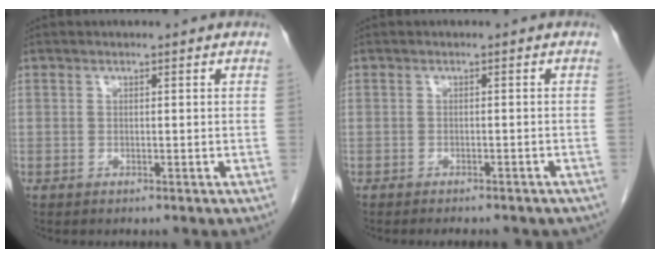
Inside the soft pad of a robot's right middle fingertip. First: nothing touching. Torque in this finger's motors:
{"motor_torque": [1.17, -0.97, 0.09, 0.03]}